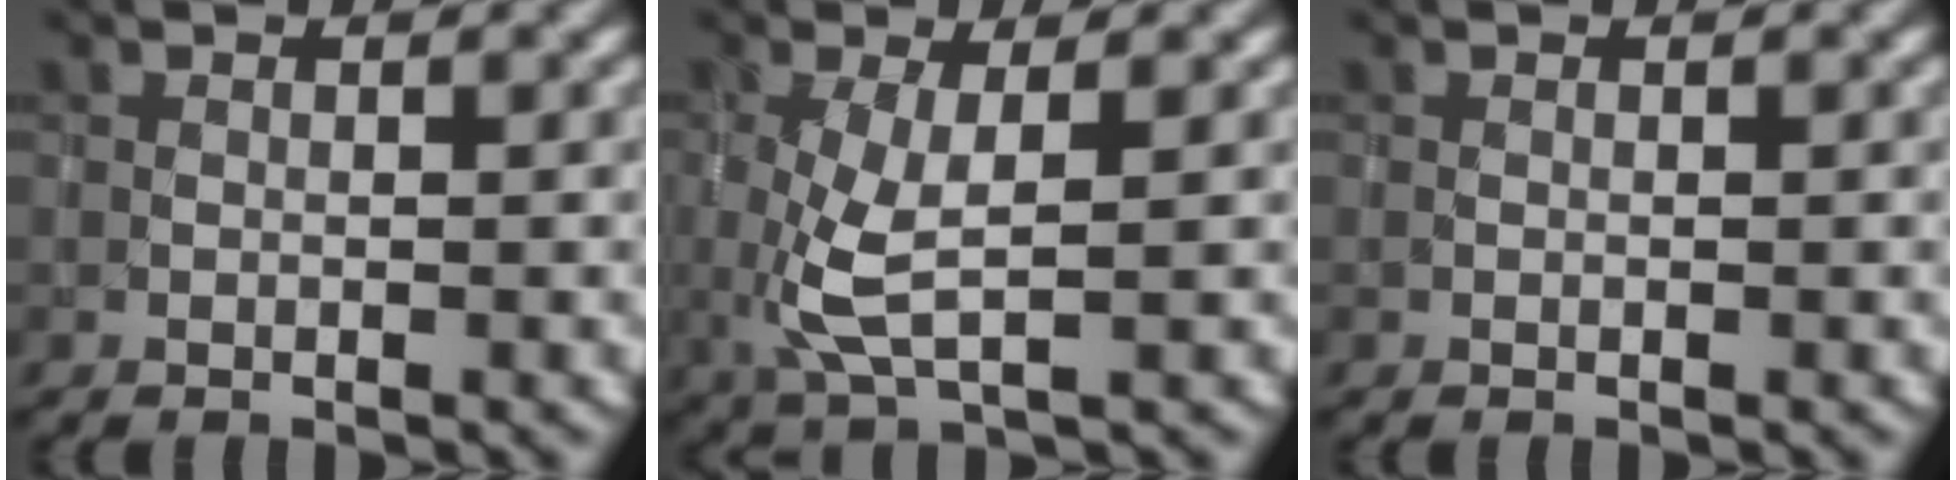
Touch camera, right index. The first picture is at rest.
{"total": 4.2, "force": [0.1, 1.3, 4.0], "torque": [-0.098, -0.007, 0.002]}
{"total": 0.0}